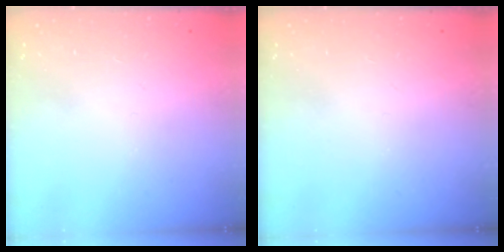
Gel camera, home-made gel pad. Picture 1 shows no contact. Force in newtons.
{"total": 0.0}